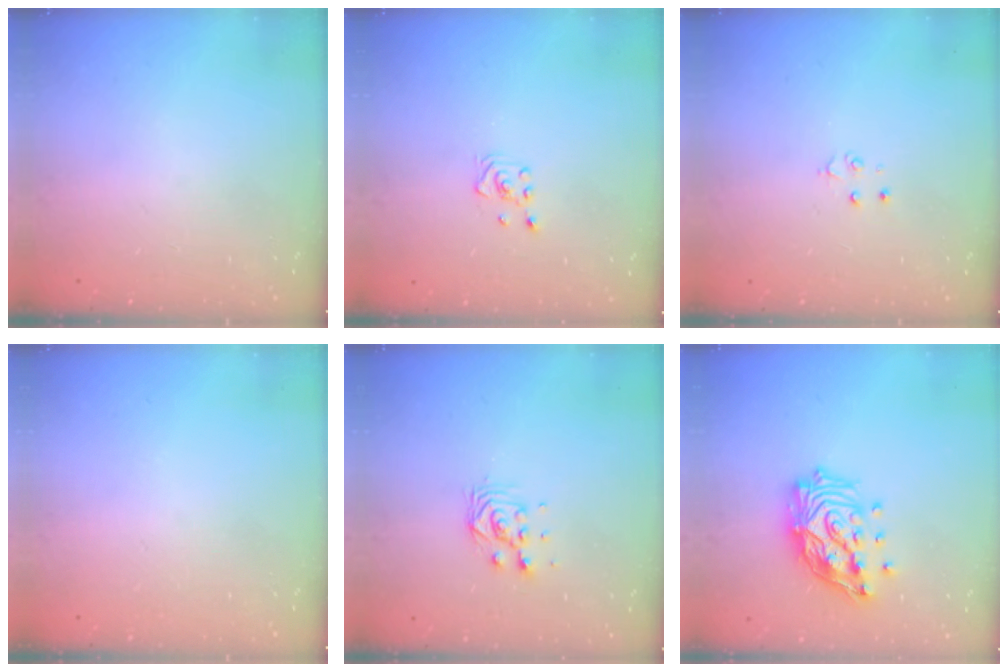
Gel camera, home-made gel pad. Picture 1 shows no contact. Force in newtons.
{"total": 2.8, "press": 2.6, "slide": 1.0}
{"total": 2.8, "press": 2.8, "slide": 0.3}
{"total": 0.0}
{"total": 4.7, "press": 4.6, "slide": 0.6}
{"total": 16.7, "press": 16.6, "slide": 1.1}